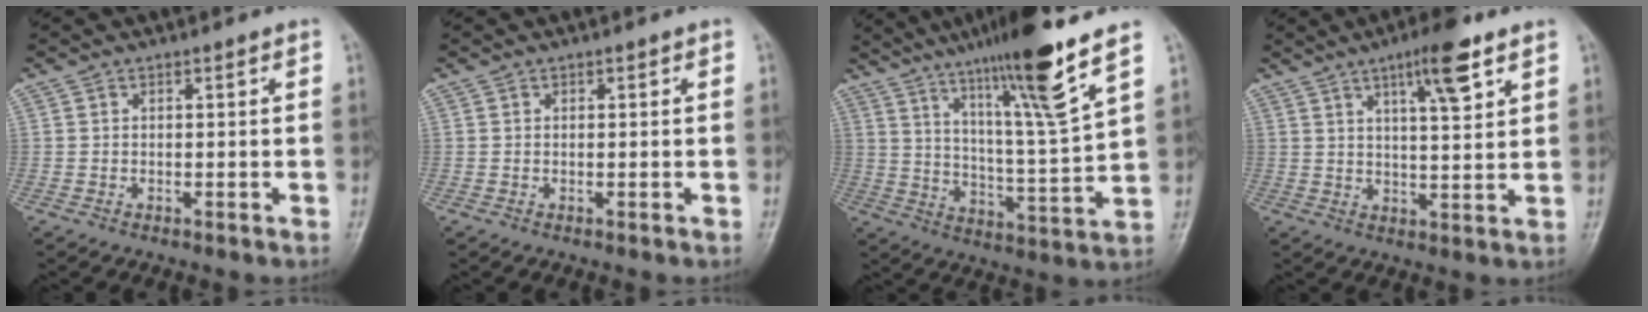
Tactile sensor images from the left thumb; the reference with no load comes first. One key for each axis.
{"total": 0.0}
{"total": 17.7, "fx": 11.4, "fy": 0.3, "fz": 13.5, "tx": -0.219, "ty": -0.058, "tz": 0.189}
{"total": 9.4, "fx": 5.2, "fy": 2.0, "fz": 7.5, "tx": -0.111, "ty": -0.025, "tz": 0.081}